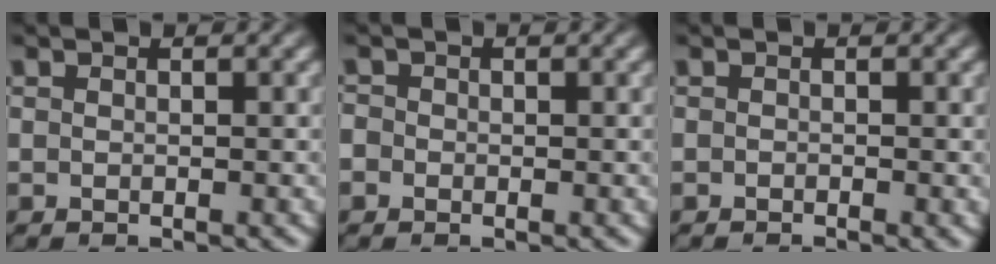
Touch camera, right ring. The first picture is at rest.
{"total": 1.9, "force": [-0.9, 1.7, 0.1], "torque": [-0.005, -0.006, -0.016]}
{"total": 0.8, "force": [-0.6, -0.3, 0.3], "torque": [0.005, -0.003, -0.009]}